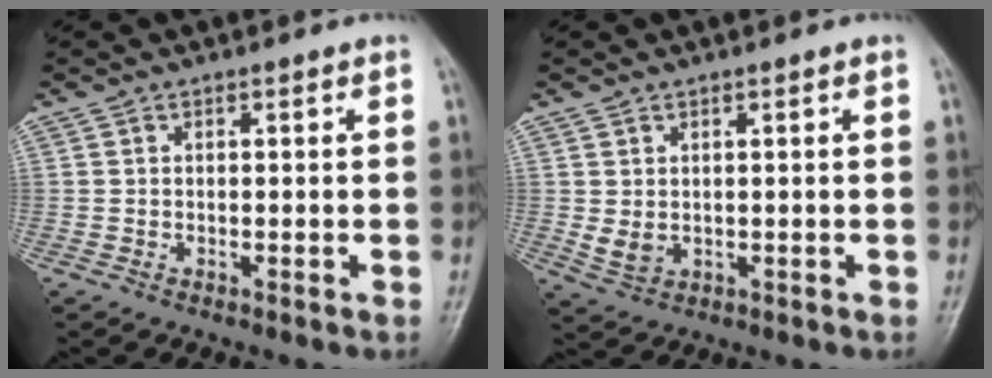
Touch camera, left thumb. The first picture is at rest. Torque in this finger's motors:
{"motor_torque": [0.30, 0.07, 0.29, -0.25, 0.00]}